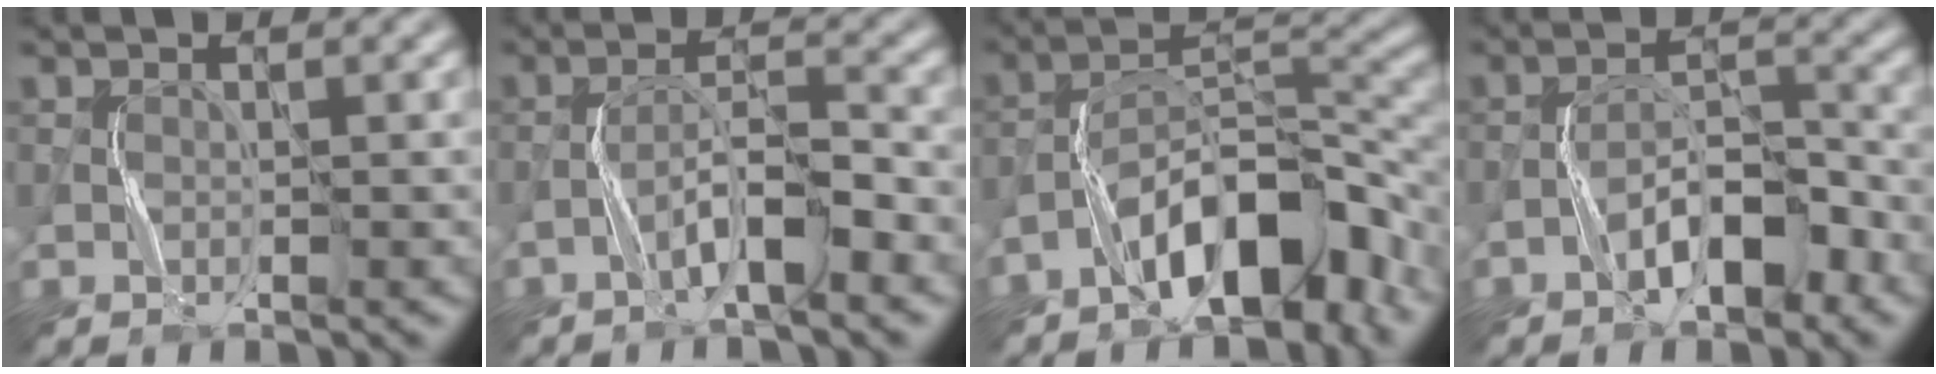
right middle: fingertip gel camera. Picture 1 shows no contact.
{"total": 4.4, "force": [-2.7, 0.8, 3.4], "torque": [-0.062, 0.017, -0.053]}
{"total": 9.7, "force": [-5.8, 3.8, 6.8], "torque": [-0.100, 0.022, -0.106]}
{"total": 5.4, "force": [-3.1, 2.1, 3.9], "torque": [-0.056, 0.018, -0.054]}